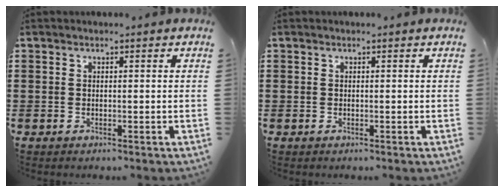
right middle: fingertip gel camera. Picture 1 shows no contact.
{"total": 0.0}